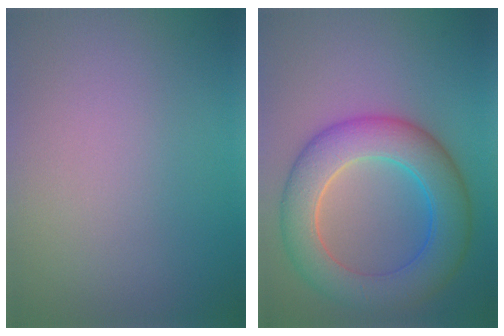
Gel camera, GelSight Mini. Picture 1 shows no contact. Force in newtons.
{"total": 7.9, "press": 7.9, "slide": 0.5}